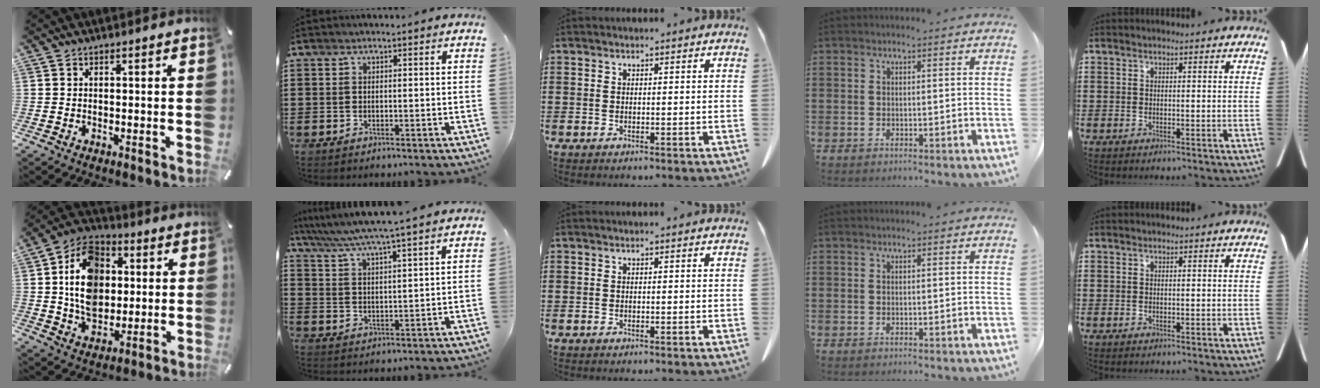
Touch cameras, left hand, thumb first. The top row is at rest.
{"thumb": {"total": 15.6, "force": [1.5, 12.2, 9.5], "torque": [-0.182, 0.019, 0.029]}, "index": {"total": 5.8, "force": [5.1, -1.0, 2.5], "torque": [-0.069, -0.033, 0.085]}}